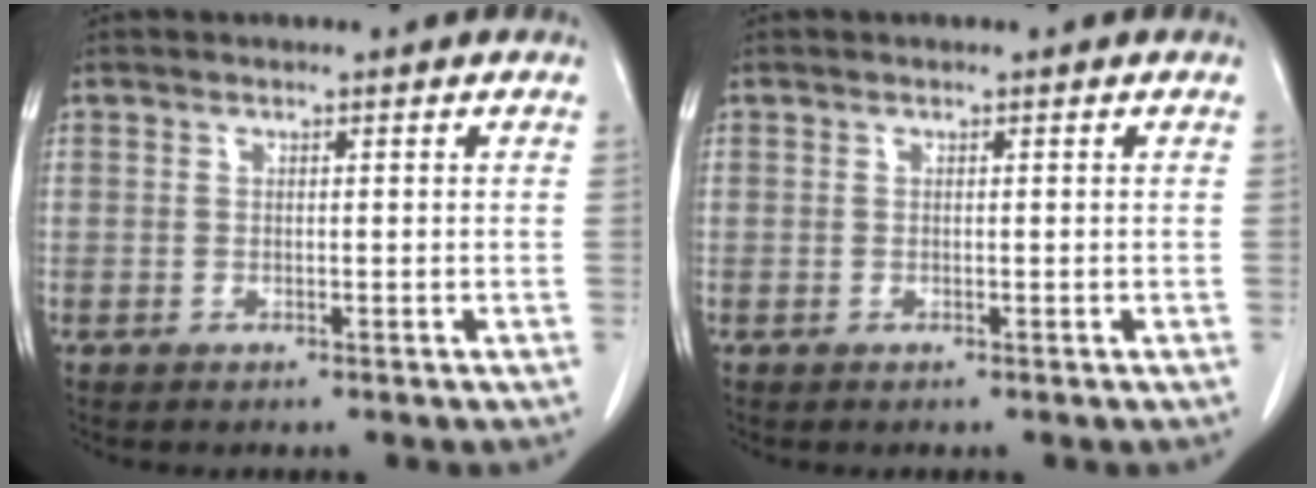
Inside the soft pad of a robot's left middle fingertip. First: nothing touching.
{"total": 0.0}